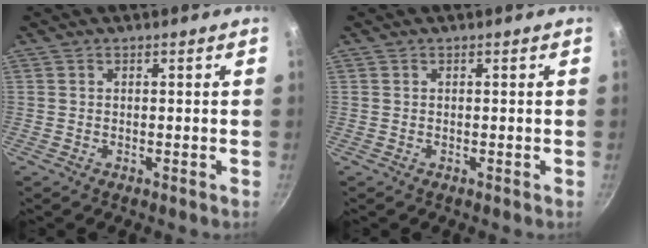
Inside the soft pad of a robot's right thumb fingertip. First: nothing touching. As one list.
[{"total": 0.0}]